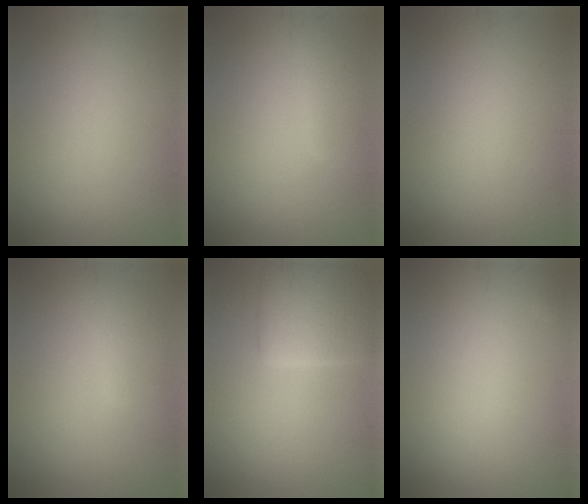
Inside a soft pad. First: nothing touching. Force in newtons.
{"total": 1.6, "press": 1.6, "slide": 0.0}
{"total": 0.0}
{"total": 2.2, "press": 2.1, "slide": 0.2}
{"total": 4.4, "press": 4.4, "slide": 0.2}
{"total": 0.0}